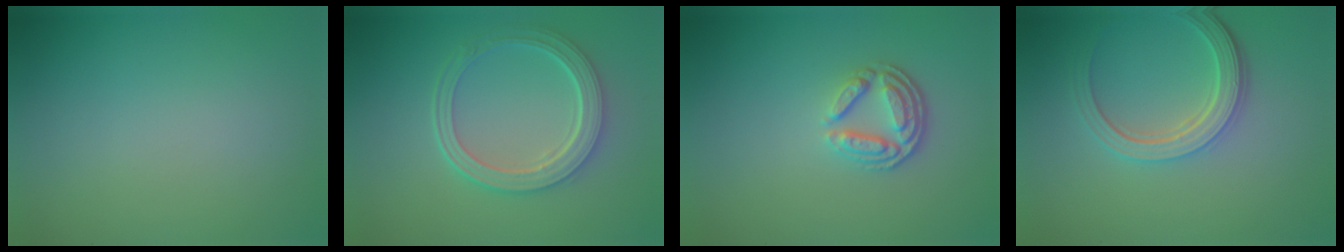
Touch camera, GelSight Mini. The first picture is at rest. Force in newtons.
{"total": 4.7, "press": 3.9, "slide": 2.7}
{"total": 3.7, "press": 2.8, "slide": 2.5}
{"total": 4.4, "press": 3.4, "slide": 2.7}